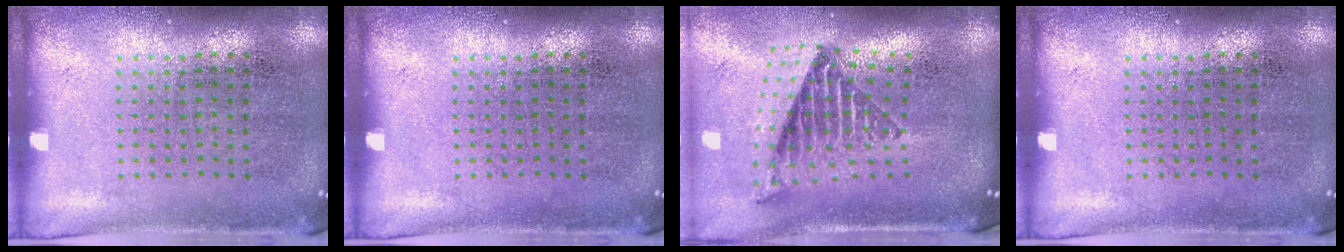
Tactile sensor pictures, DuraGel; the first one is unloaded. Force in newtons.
{"total": 0.0}
{"total": 2.0, "press": 1.5, "slide": 1.4}
{"total": 0.0}